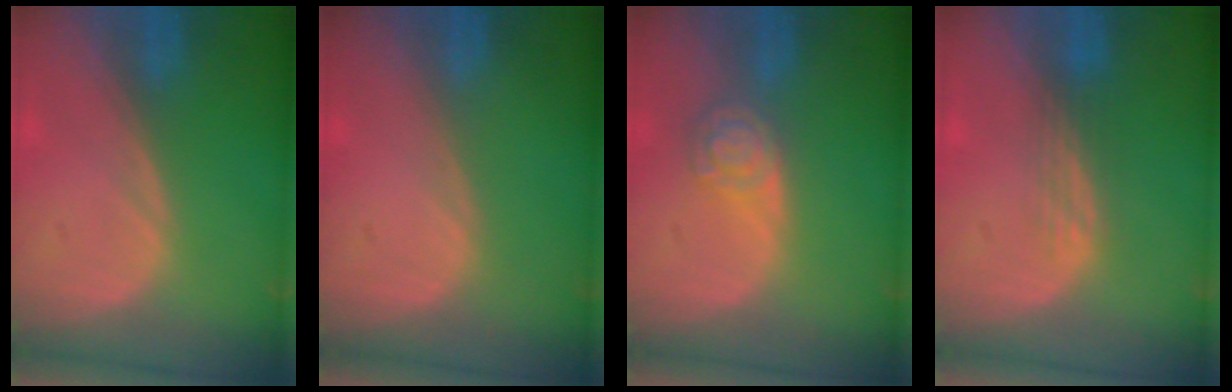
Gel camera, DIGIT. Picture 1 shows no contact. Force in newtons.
{"total": 0.0}
{"total": 5.3, "press": 4.6, "slide": 2.6}
{"total": 2.9, "press": 2.5, "slide": 1.5}